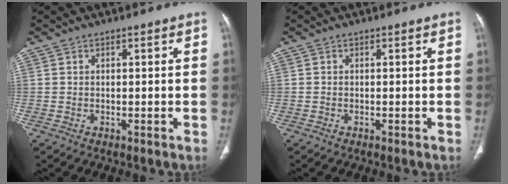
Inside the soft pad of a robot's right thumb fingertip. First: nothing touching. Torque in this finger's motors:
{"motor_torque": [0.53, 0.51, -0.02, -0.09, 0.02]}